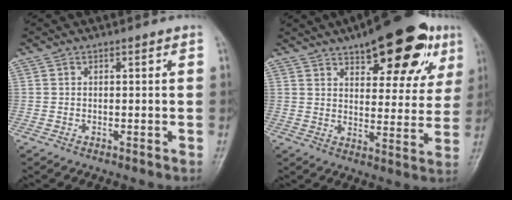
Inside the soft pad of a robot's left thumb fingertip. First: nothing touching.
{"total": 20.7, "force": [11.3, 8.5, 15.1], "torque": [-0.166, -0.020, 0.157]}